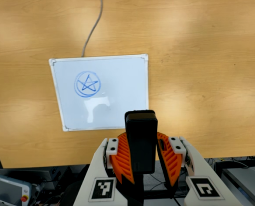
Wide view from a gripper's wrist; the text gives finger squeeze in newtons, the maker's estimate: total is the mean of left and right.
{"total": 10.5, "left": 9.3, "right": 11.8}